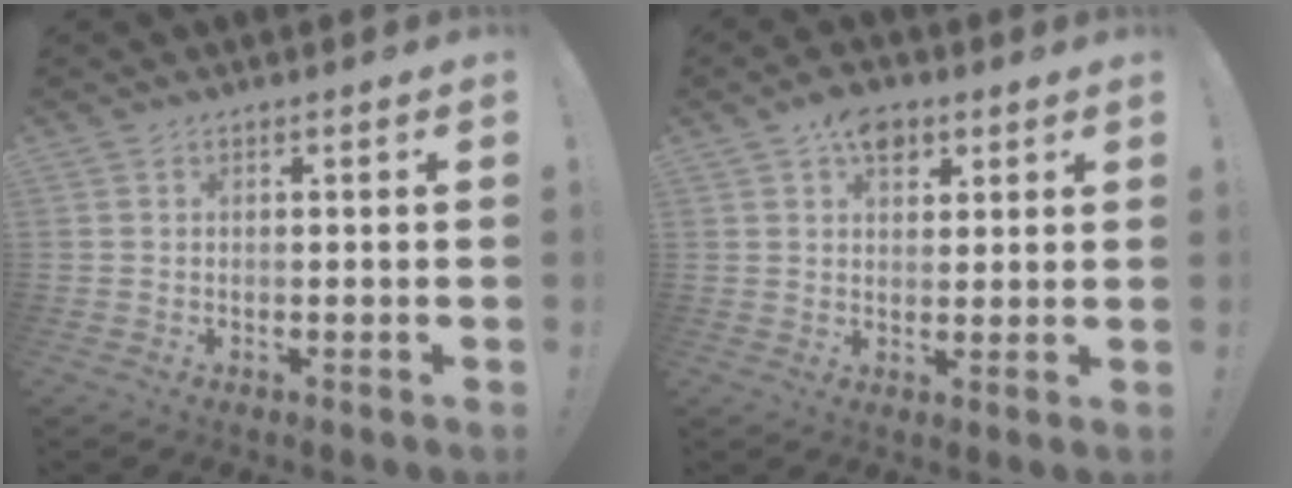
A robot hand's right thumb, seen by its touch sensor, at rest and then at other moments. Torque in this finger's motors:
{"motor_torque": [0.10, 1.31, 0.14, -0.11, 0.00]}